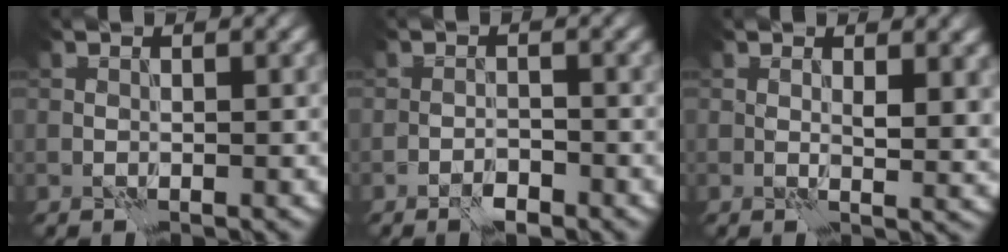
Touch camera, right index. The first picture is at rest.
{"total": 1.9, "force": [-1.4, 0.6, 1.0], "torque": [-0.015, 0.003, -0.026]}
{"total": 2.8, "force": [0.8, 1.1, 2.4], "torque": [-0.037, -0.005, 0.016]}